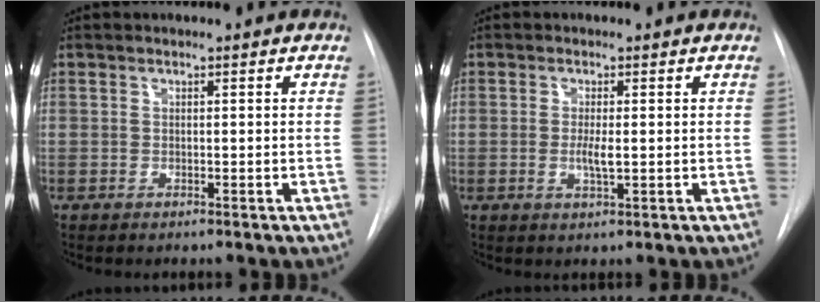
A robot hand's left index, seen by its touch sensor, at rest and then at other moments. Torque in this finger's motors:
{"motor_torque": [0.47, 0.26, 0.05, 0.06]}